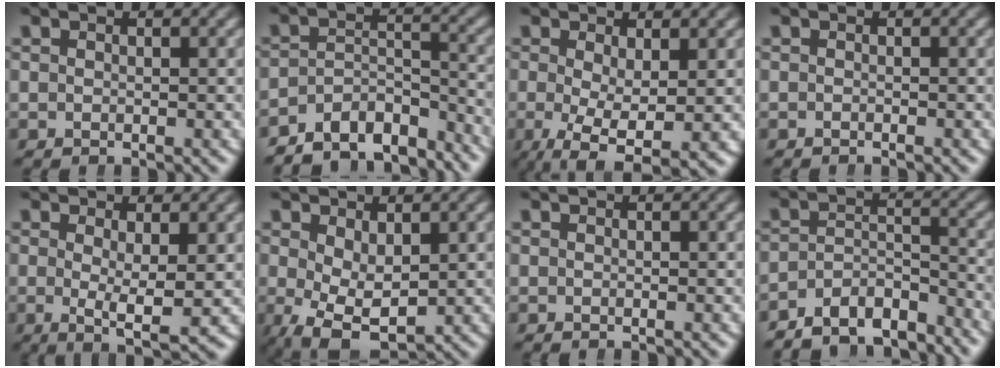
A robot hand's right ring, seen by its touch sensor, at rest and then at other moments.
{"total": 10.2, "force": [-8.5, 4.3, 3.8], "torque": [-0.064, -0.037, -0.126]}
{"total": 6.8, "force": [-3.9, 2.9, 4.7], "torque": [-0.107, -0.061, -0.035]}
{"total": 0.6, "force": [-0.5, -0.3, -0.1], "torque": [-0.001, -0.003, -0.008]}
{"total": 4.2, "force": [-0.6, 0.9, 4.1], "torque": [-0.072, -0.034, 0.004]}
{"total": 6.1, "force": [-2.8, 3.3, 4.3], "torque": [-0.085, -0.053, -0.020]}
{"total": 0.0}
{"total": 8.6, "force": [-7.5, 3.4, 2.6], "torque": [-0.045, -0.029, -0.118]}